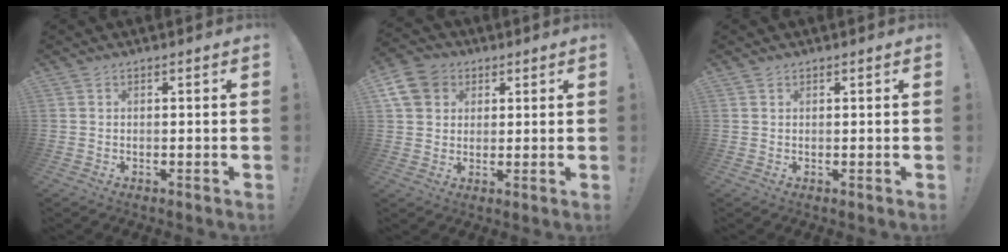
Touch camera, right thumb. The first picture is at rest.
{"total": 9.7, "force": [3.7, 8.0, 3.9], "torque": [-0.078, -0.011, 0.078]}
{"total": 0.6, "force": [0.5, 0.3, 0.1], "torque": [0.001, -0.002, 0.009]}